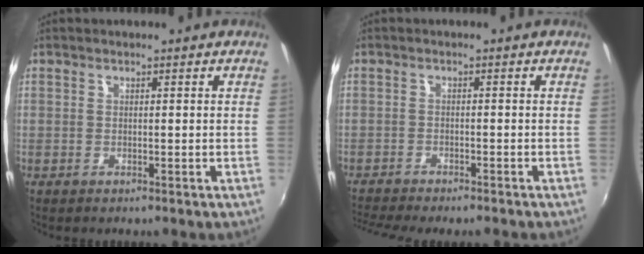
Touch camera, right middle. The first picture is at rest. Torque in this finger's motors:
{"motor_torque": [1.07, -1.06, 0.33, 0.15]}